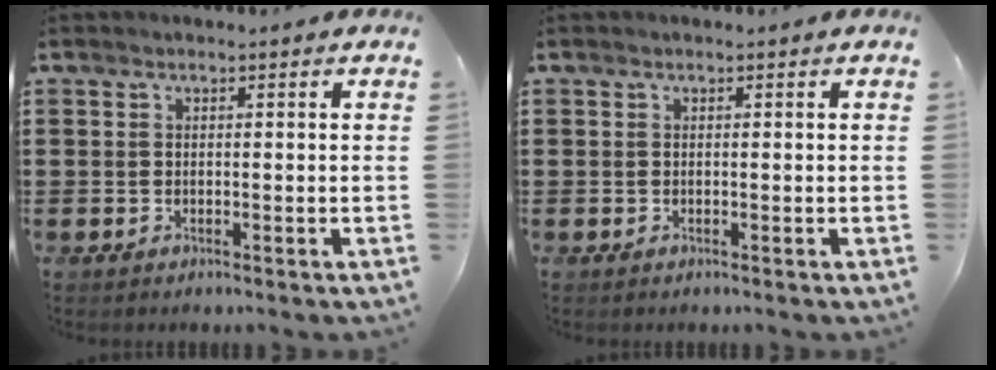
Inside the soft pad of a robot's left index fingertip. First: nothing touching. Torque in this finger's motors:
{"motor_torque": [-0.05, 0.00, 0.01, -0.01]}